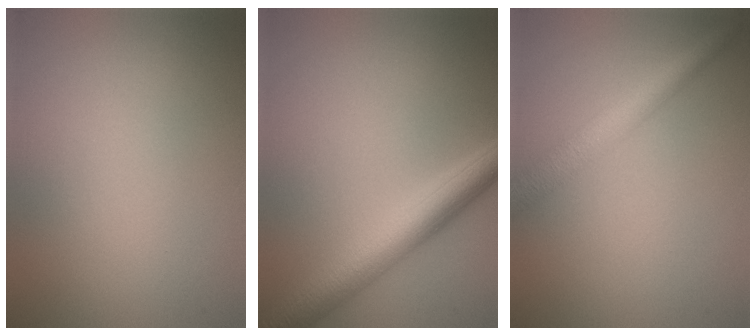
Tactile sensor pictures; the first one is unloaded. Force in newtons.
{"total": 5.1, "press": 5.1, "slide": 0.2}
{"total": 3.4, "press": 3.4, "slide": 0.1}